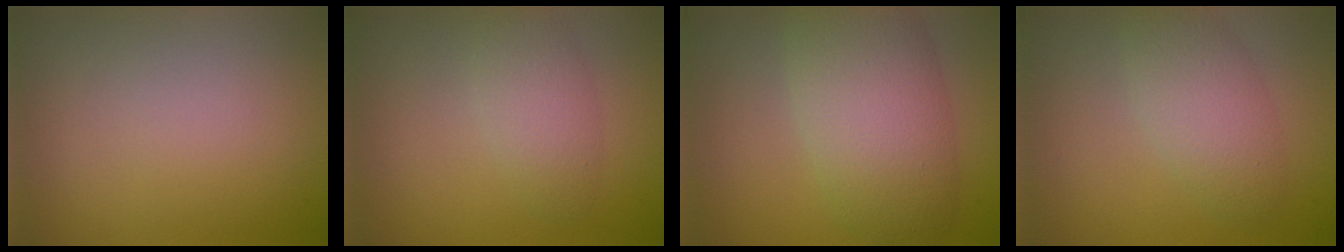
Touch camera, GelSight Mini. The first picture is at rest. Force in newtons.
{"total": 2.7, "press": 2.7, "slide": 0.1}
{"total": 7.8, "press": 7.8, "slide": 0.1}
{"total": 3.7, "press": 3.7, "slide": 0.1}